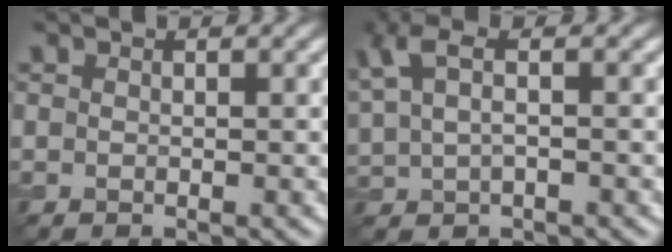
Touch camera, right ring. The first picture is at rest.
{"total": 3.5, "force": [1.6, 1.5, 2.7], "torque": [-0.071, 0.008, 0.033]}